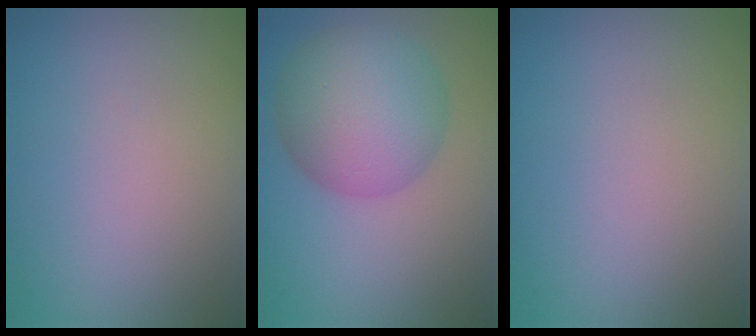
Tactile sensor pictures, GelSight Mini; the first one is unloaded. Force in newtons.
{"total": 8.1, "press": 8.1, "slide": 0.2}
{"total": 0.0}